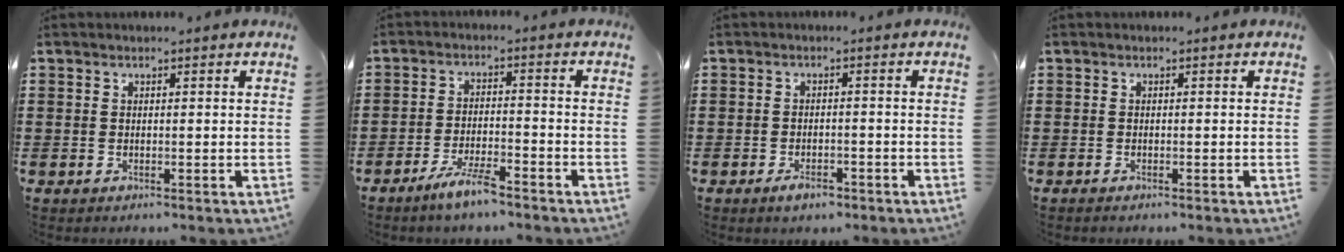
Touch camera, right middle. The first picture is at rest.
{"total": 5.0, "force": [-3.9, 0.7, 3.1], "torque": [-0.069, -0.002, -0.076]}
{"total": 2.5, "force": [-1.9, 1.1, 1.2], "torque": [-0.022, 0.003, -0.036]}
{"total": 0.0}